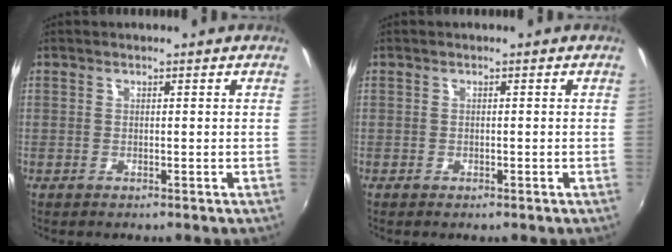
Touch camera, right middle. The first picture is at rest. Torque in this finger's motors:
{"motor_torque": [-0.62, -0.06, -0.01, 0.00]}